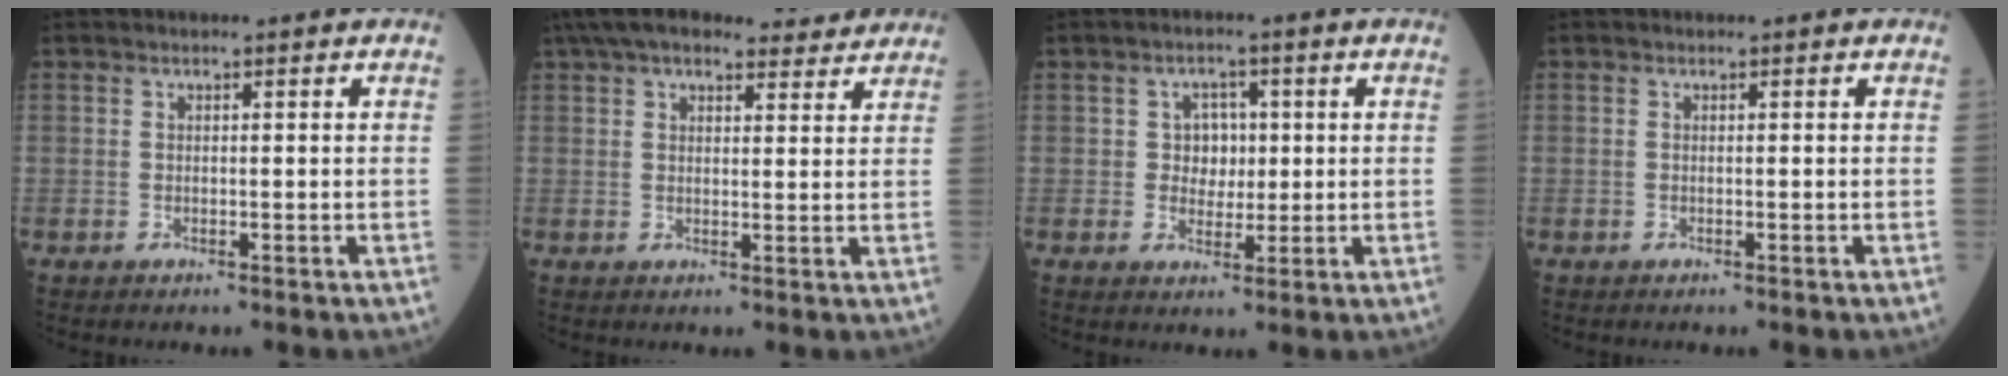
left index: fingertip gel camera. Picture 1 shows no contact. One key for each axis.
{"total": 14.7, "fx": 12.7, "fy": 4.1, "fz": 6.1, "tx": -0.099, "ty": 0.054, "tz": 0.181}
{"total": 3.7, "fx": 0.5, "fy": 3.2, "fz": 1.7, "tx": -0.023, "ty": 0.009, "tz": 0.008}
{"total": 0.0}